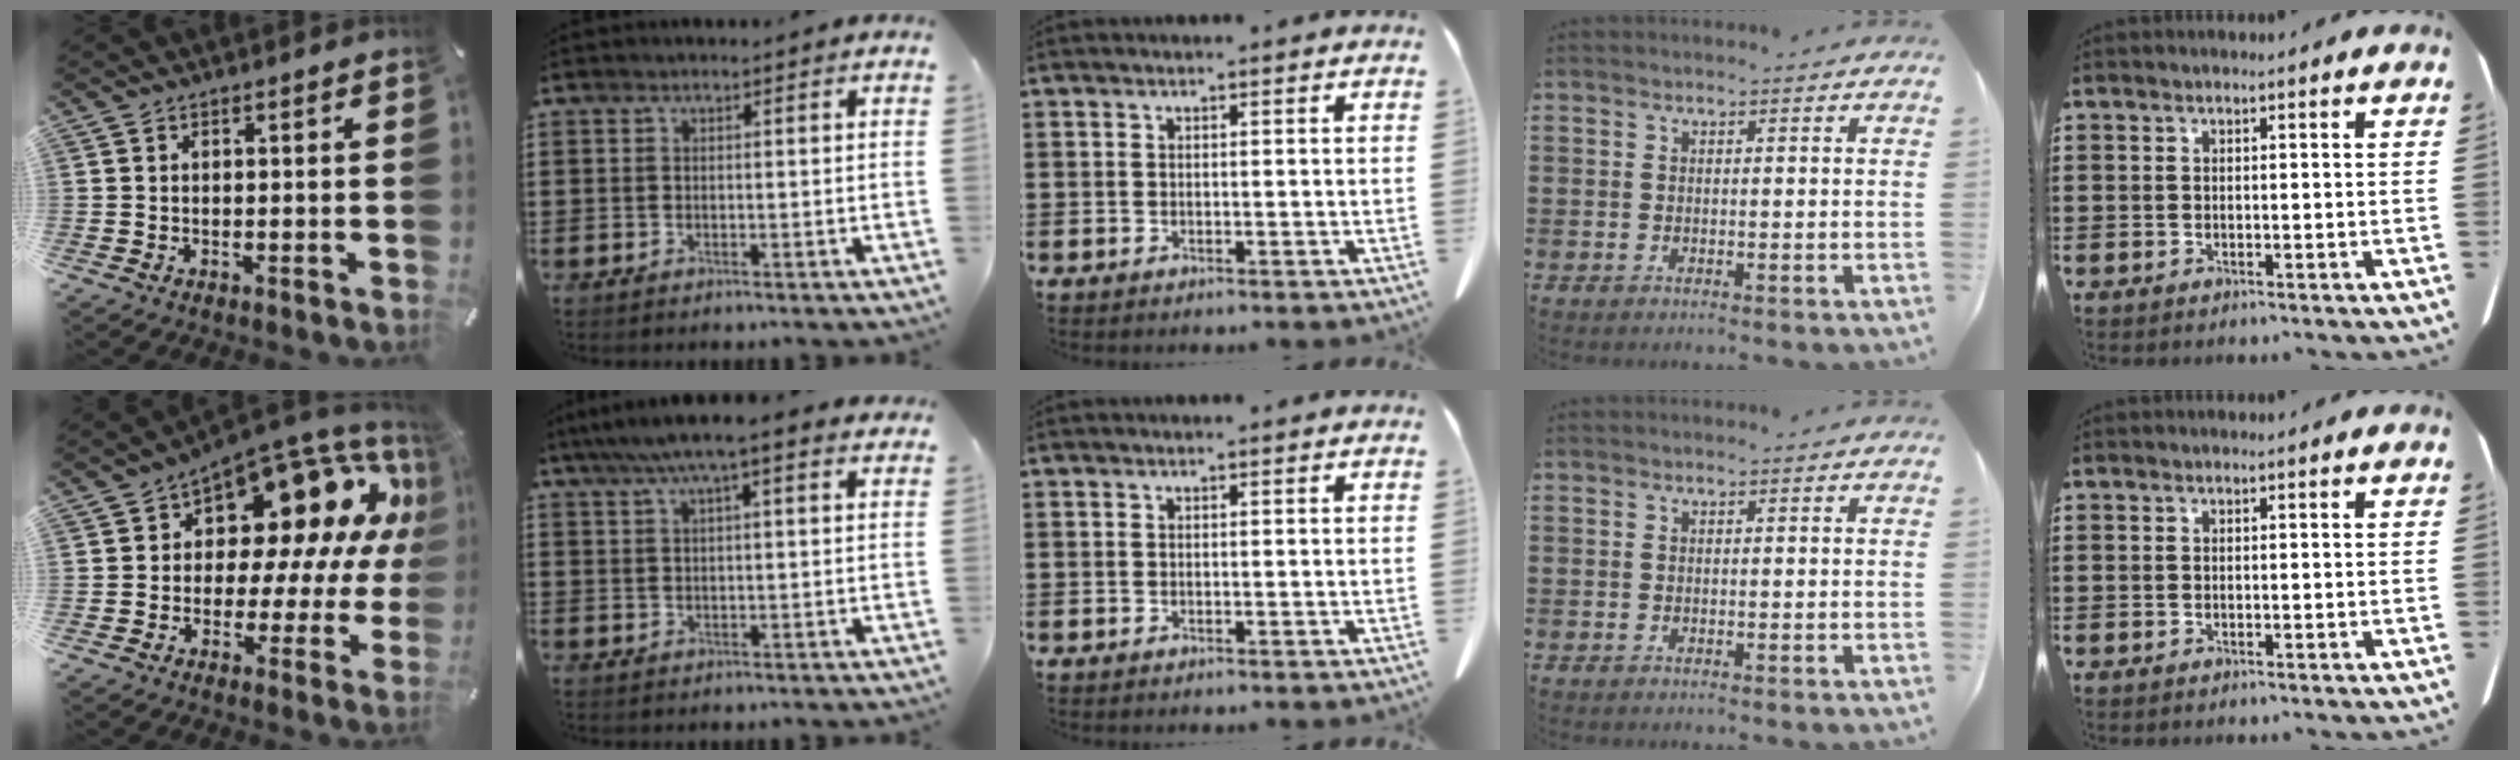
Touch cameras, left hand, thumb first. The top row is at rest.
{"thumb": {"total": 15.8, "force": [8.0, 9.2, 10.2], "torque": [-0.129, -0.084, 0.130]}, "index": {"total": 5.4, "force": [3.5, 1.1, 4.0], "torque": [-0.084, 0.004, 0.060]}}